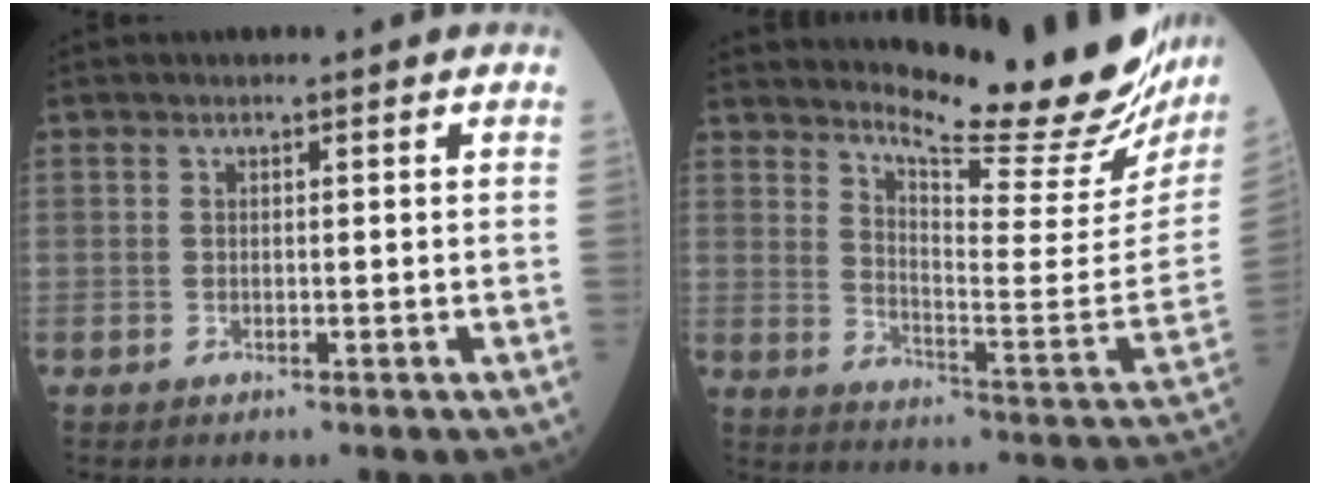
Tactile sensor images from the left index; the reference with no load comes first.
{"total": 22.5, "force": [20.1, 2.7, 9.7], "torque": [-0.152, -0.106, 0.259]}